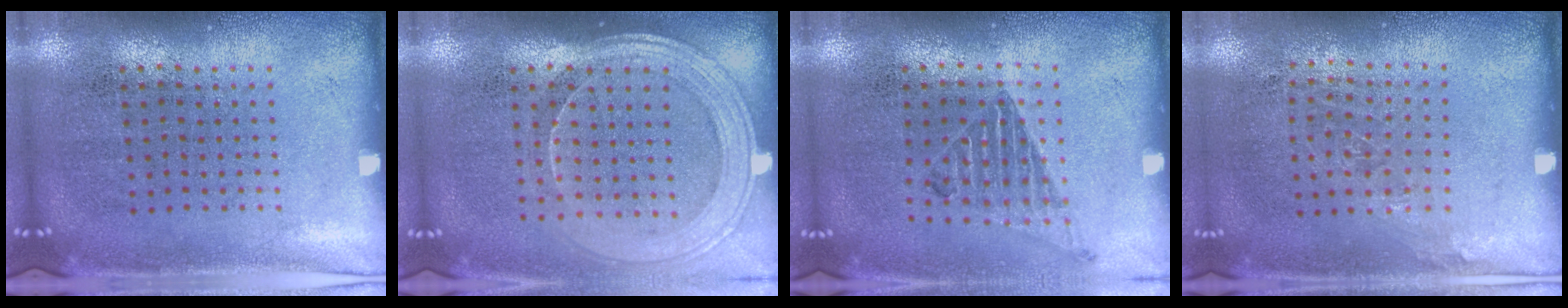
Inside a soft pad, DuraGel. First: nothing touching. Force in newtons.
{"total": 1.9, "press": 1.7, "slide": 0.8}
{"total": 1.0, "press": 1.0, "slide": 0.2}
{"total": 0.9, "press": 0.7, "slide": 0.6}